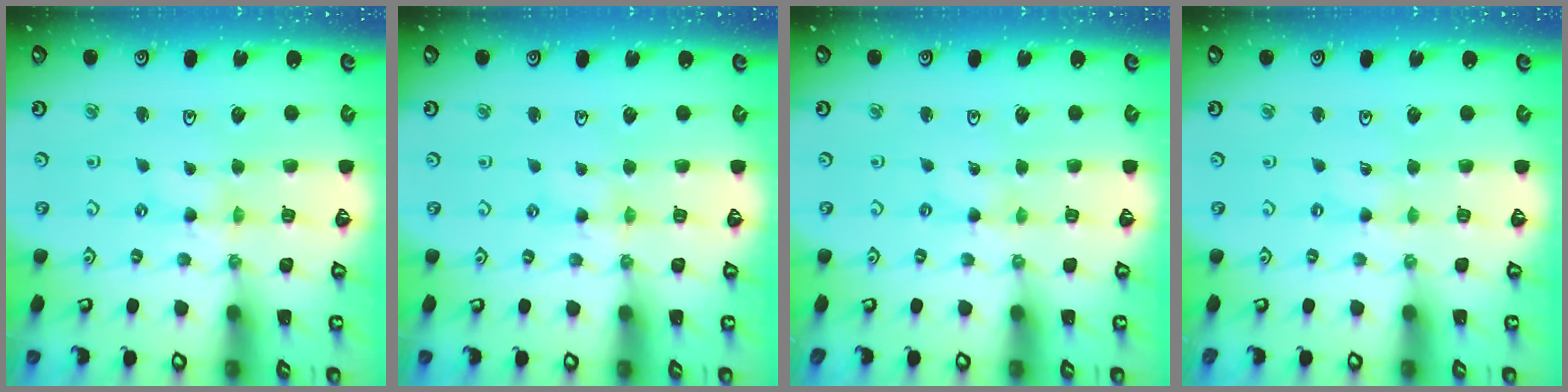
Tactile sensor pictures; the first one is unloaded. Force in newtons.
{"total": 1.3, "press": 1.3, "slide": 0.2}
{"total": 0.0}
{"total": 0.0}